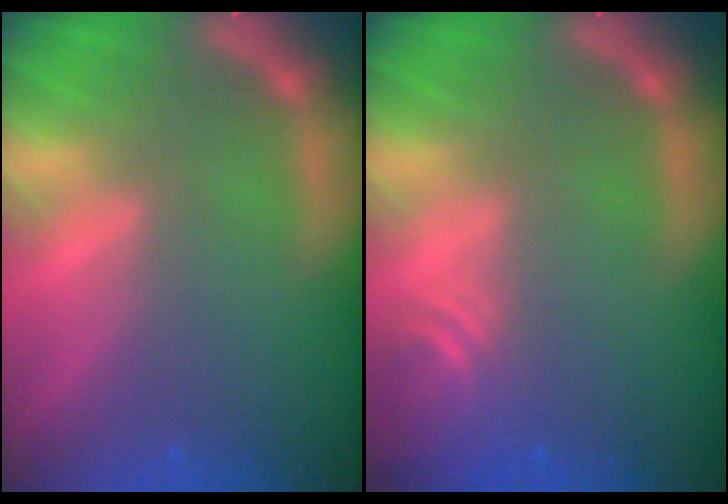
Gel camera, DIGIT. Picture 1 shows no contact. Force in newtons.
{"total": 3.5}